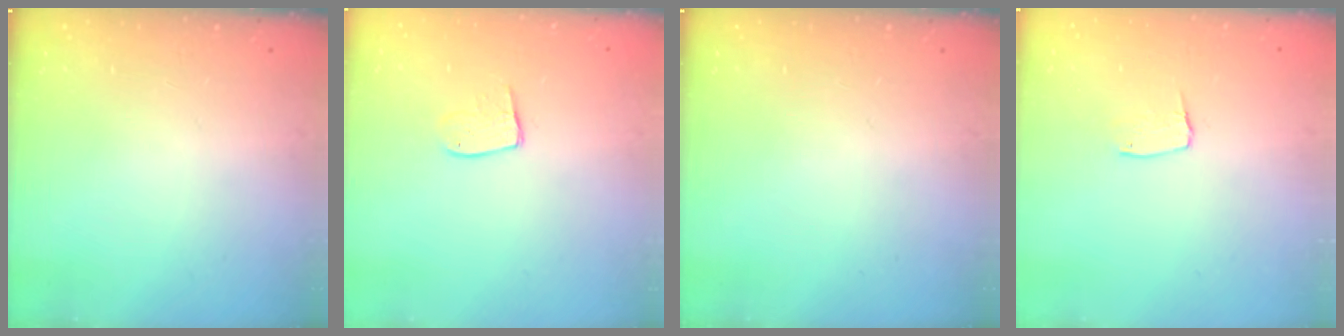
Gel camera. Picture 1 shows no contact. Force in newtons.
{"total": 7.9, "press": 7.9, "slide": 0.4}
{"total": 0.0}
{"total": 4.7, "press": 4.7, "slide": 0.3}